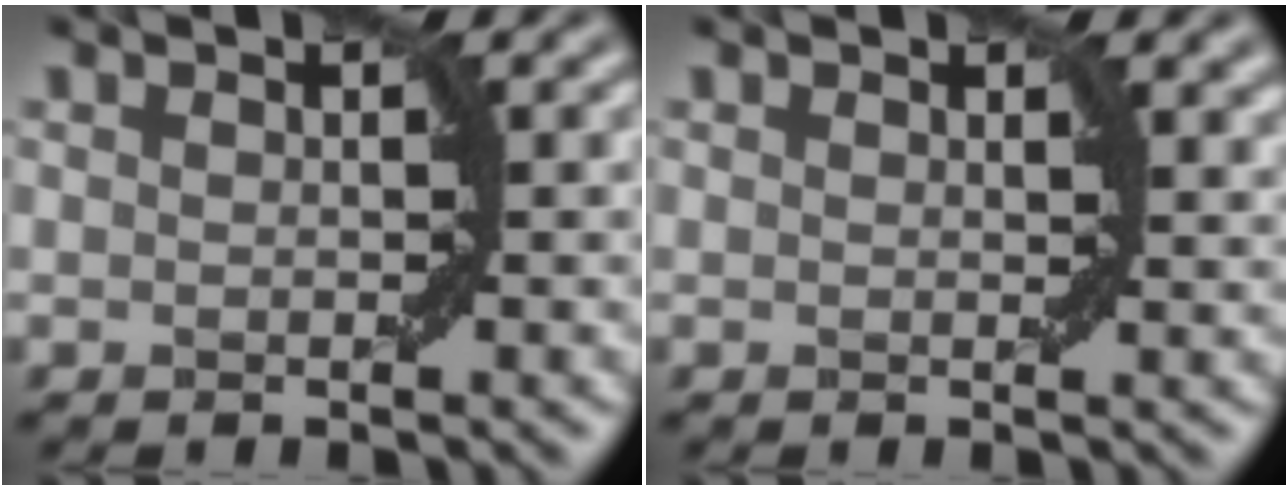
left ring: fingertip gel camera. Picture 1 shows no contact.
{"total": 1.0, "force": [0.8, 0.2, 0.5], "torque": [-0.003, -0.001, 0.015]}